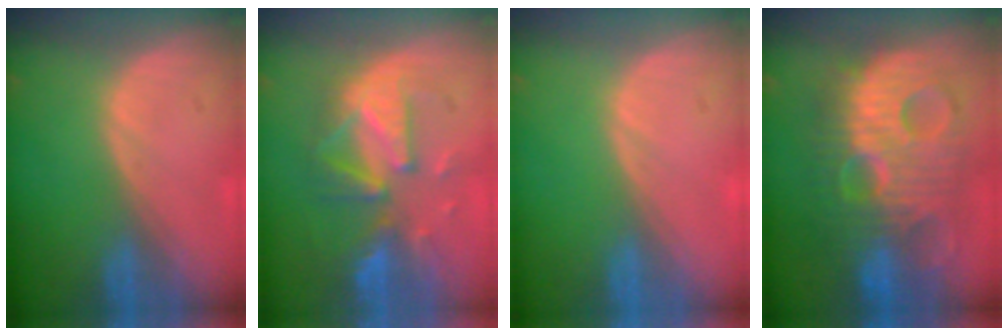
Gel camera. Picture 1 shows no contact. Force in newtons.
{"total": 9.7, "press": 8.8, "slide": 4.0}
{"total": 0.0}
{"total": 13.7, "press": 13.7, "slide": 1.2}